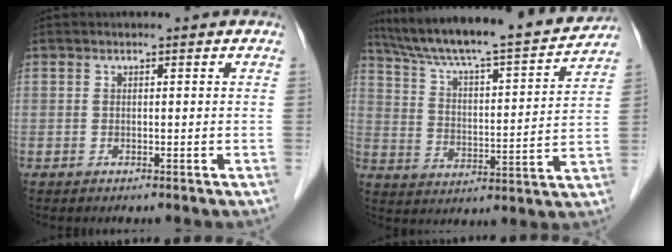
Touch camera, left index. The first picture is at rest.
{"total": 20.8, "force": [18.9, 1.0, 8.8], "torque": [-0.151, -0.008, 0.283]}